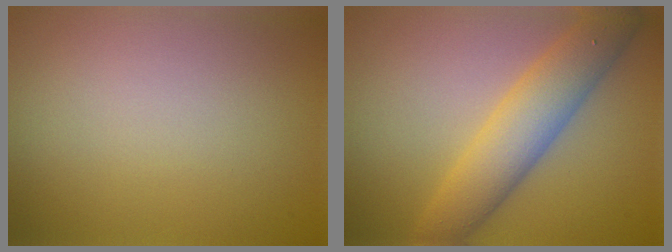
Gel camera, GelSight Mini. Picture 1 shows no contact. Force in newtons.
{"total": 5.9, "press": 5.9, "slide": 0.2}